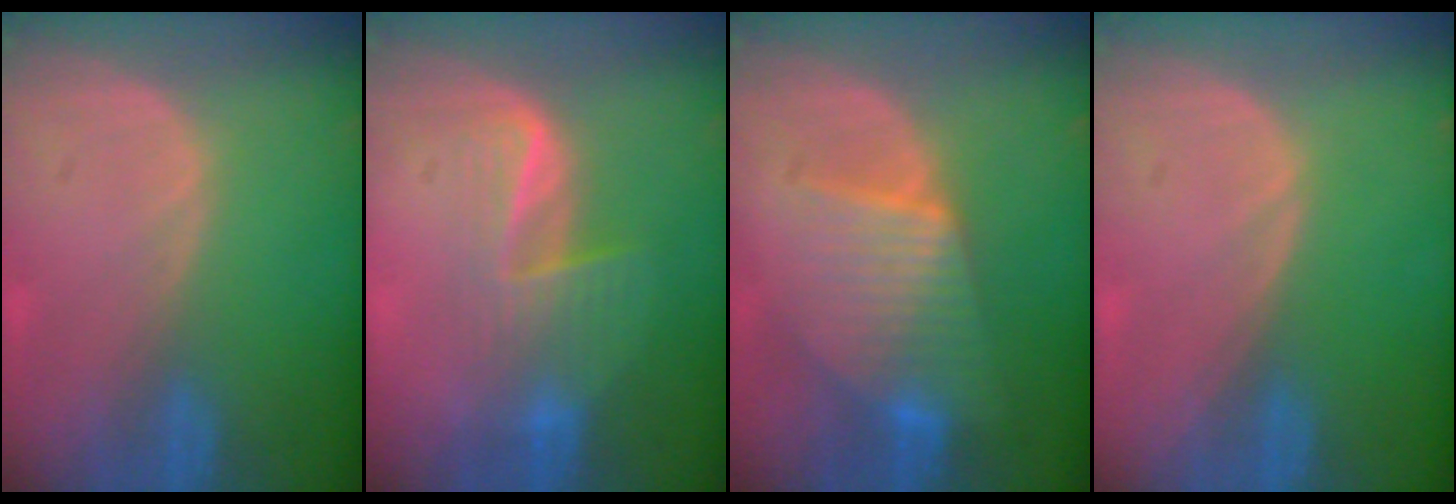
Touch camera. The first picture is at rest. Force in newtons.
{"total": 6.0, "press": 5.6, "slide": 2.1}
{"total": 7.6, "press": 7.6, "slide": 0.2}
{"total": 0.0}